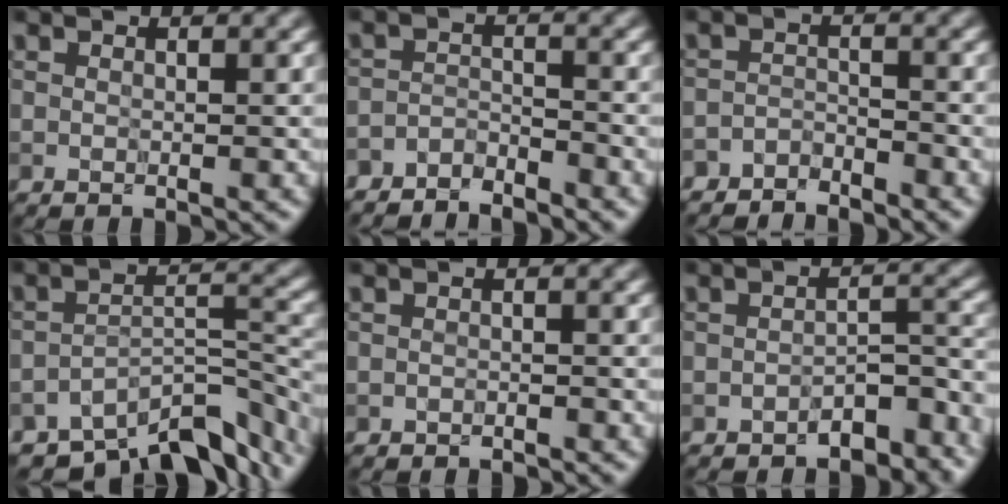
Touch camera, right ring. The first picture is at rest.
{"total": 3.1, "force": [-3.0, 0.5, 0.2], "torque": [-0.008, -0.001, -0.064]}
{"total": 2.8, "force": [-2.8, 0.7, 0.1], "torque": [-0.001, 0.002, -0.058]}
{"total": 9.1, "force": [-7.1, 3.4, 4.5], "torque": [-0.060, -0.013, -0.111]}
{"total": 0.7, "force": [-0.7, 0.2, -0.1], "torque": [0.005, 0.002, -0.012]}
{"total": 4.6, "force": [-3.7, 1.7, 2.1], "torque": [-0.019, 0.008, -0.056]}